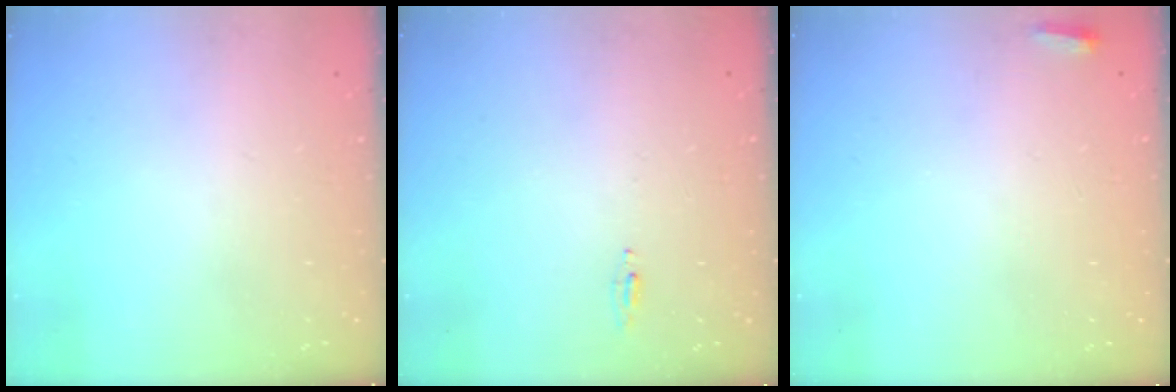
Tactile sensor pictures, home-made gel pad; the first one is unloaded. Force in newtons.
{"total": 4.6, "press": 4.4, "slide": 1.6}
{"total": 2.7, "press": 2.6, "slide": 0.9}